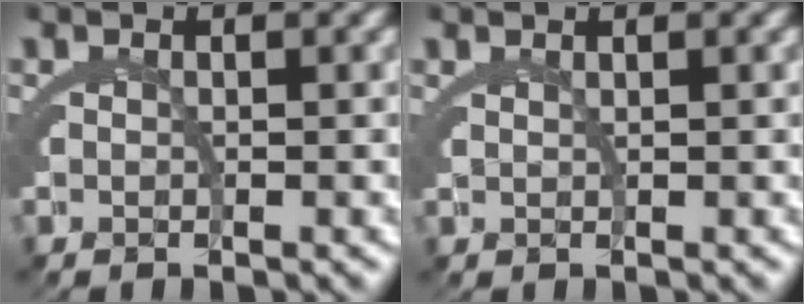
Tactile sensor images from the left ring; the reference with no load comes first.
{"total": 1.1, "force": [0.9, -0.7, 0.1], "torque": [0.002, -0.002, 0.023]}